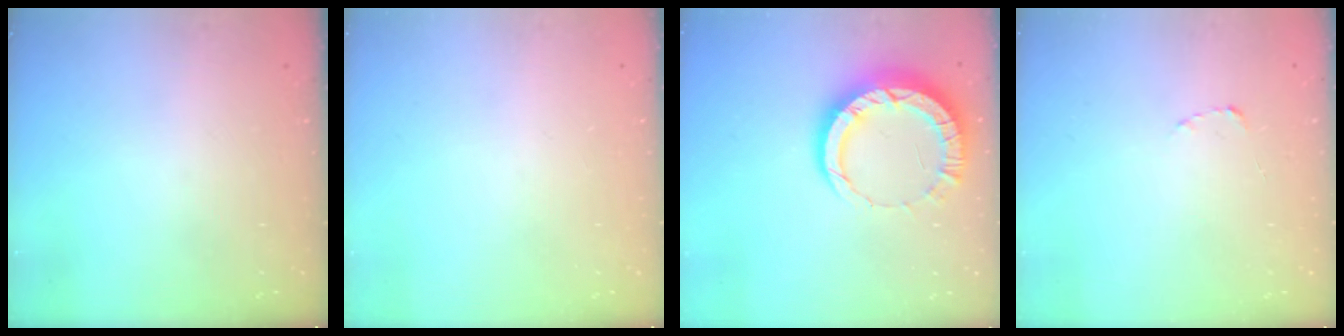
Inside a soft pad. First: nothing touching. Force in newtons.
{"total": 0.0}
{"total": 10.4, "press": 10.4, "slide": 1.0}
{"total": 1.8, "press": 1.7, "slide": 0.3}